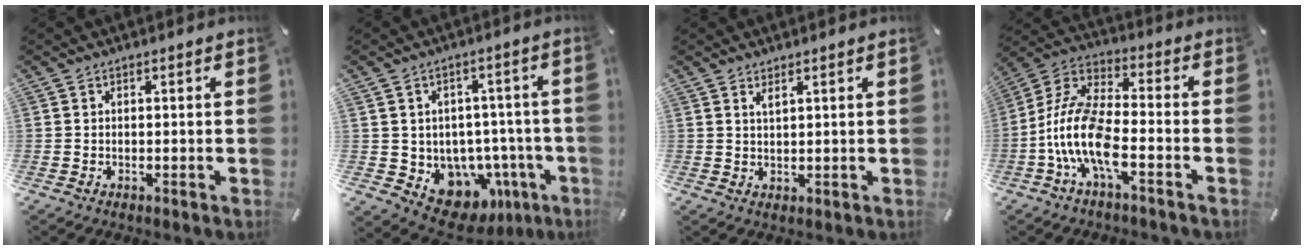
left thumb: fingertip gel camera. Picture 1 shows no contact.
{"total": 9.2, "force": [-3.4, 7.8, 3.5], "torque": [-0.033, 0.003, -0.043]}
{"total": 1.7, "force": [1.4, 0.4, 1.0], "torque": [-0.020, -0.001, 0.025]}
{"total": 13.8, "force": [-5.3, 5.9, 11.3], "torque": [-0.246, -0.005, -0.097]}